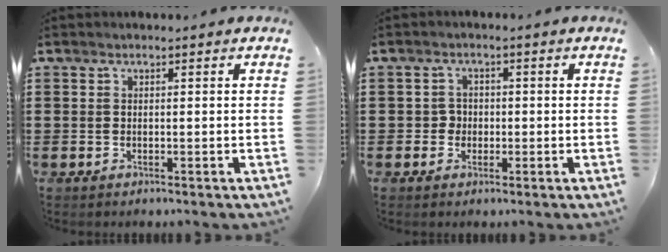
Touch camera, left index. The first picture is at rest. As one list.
[{"total": 2.3, "force": [-0.3, 2.1, 0.7], "torque": [-0.022, 0.006, -0.010]}]